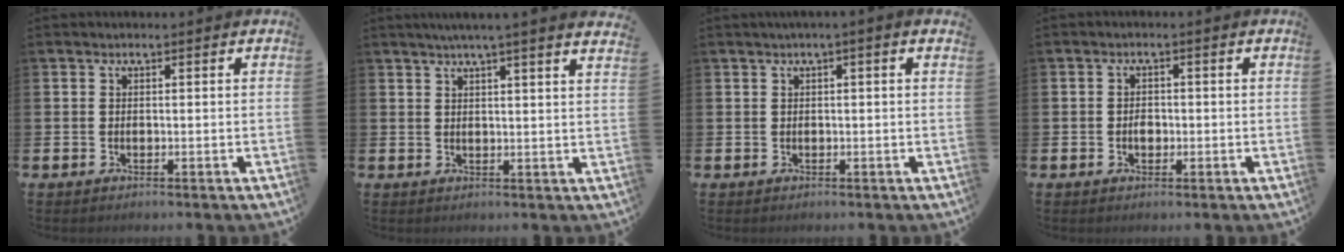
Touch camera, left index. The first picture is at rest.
{"total": 3.7, "force": [3.4, -1.0, 1.1], "torque": [-0.025, -0.015, 0.061]}
{"total": 0.8, "force": [0.2, -0.2, 0.8], "torque": [-0.018, 0.002, 0.003]}
{"total": 1.6, "force": [-0.3, 1.2, 1.1], "torque": [-0.010, 0.003, -0.009]}